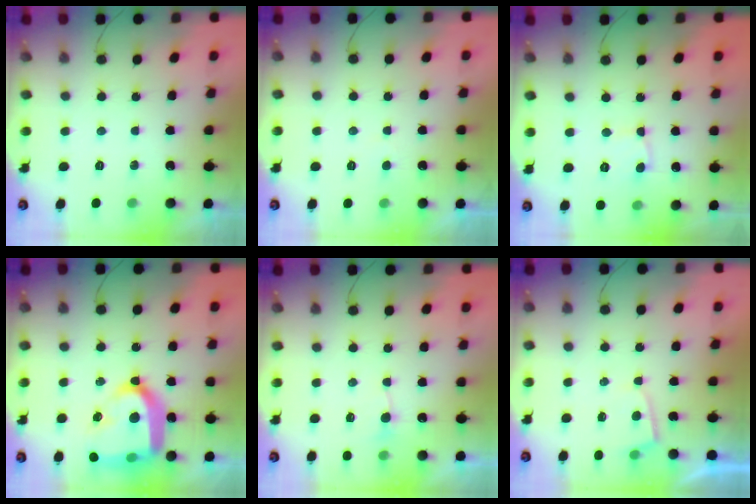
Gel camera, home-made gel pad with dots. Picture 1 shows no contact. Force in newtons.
{"total": 1.9, "press": 1.9, "slide": 0.3}
{"total": 2.7, "press": 2.7, "slide": 0.2}
{"total": 24.5, "press": 24.4, "slide": 2.1}
{"total": 2.7, "press": 2.7, "slide": 0.3}
{"total": 2.3, "press": 2.2, "slide": 0.3}